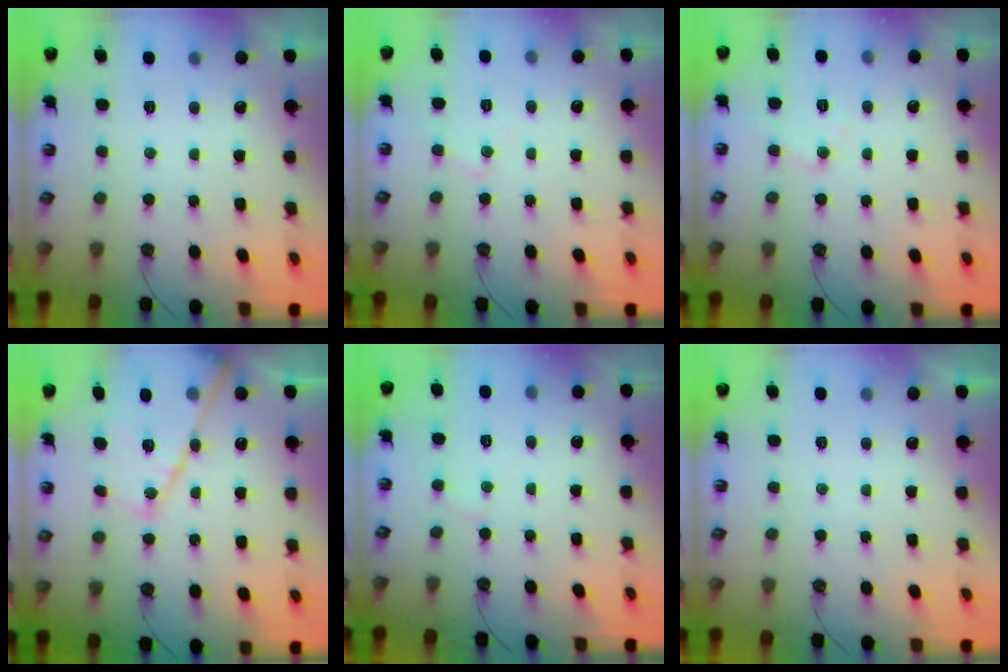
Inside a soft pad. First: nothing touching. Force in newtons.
{"total": 5.1, "press": 5.0, "slide": 0.8}
{"total": 6.5, "press": 6.5, "slide": 0.5}
{"total": 17.0, "press": 17.0, "slide": 1.5}
{"total": 2.6, "press": 2.5, "slide": 0.5}
{"total": 2.2, "press": 2.2, "slide": 0.4}